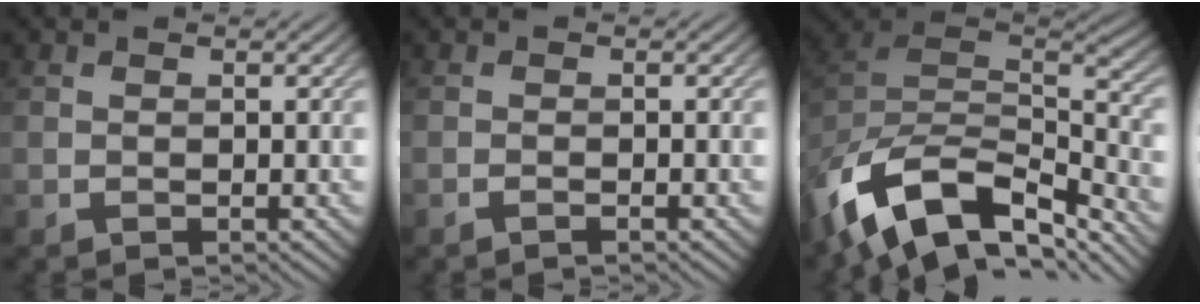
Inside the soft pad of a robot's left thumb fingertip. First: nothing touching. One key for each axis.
{"total": 0.8, "fx": -0.6, "fy": 0.0, "fz": 0.6, "tx": -0.010, "ty": 0.001, "tz": -0.015}
{"total": 14.6, "fx": -8.7, "fy": 7.0, "fz": 9.4, "tx": -0.226, "ty": -0.017, "tz": -0.148}